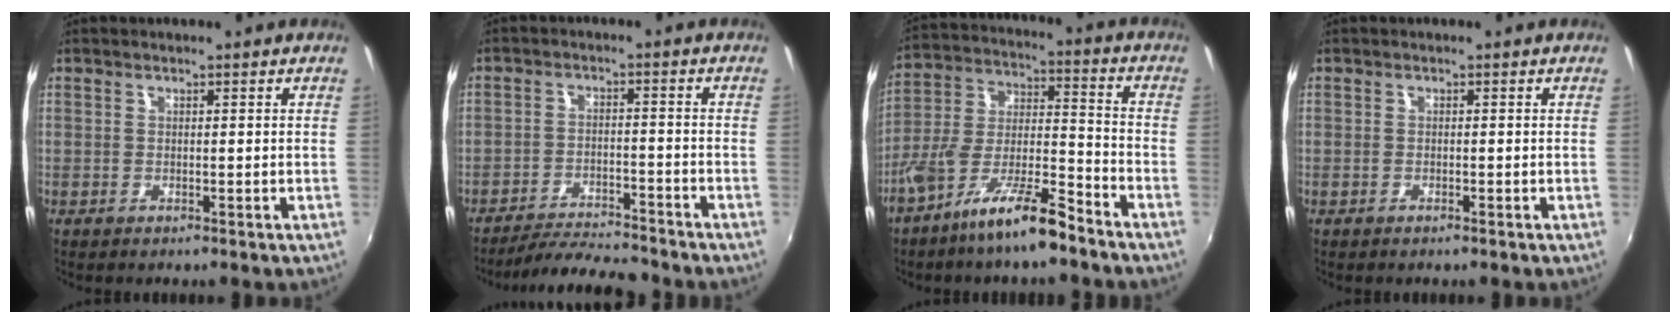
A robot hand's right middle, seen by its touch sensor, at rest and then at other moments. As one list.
[{"total": 10.1, "force": [-9.4, 1.3, 3.4], "torque": [-0.085, -0.002, -0.147]}, {"total": 13.4, "force": [-9.4, 2.5, 9.3], "torque": [-0.181, -0.006, -0.170]}, {"total": 0.8, "force": [-0.6, 0.2, 0.4], "torque": [-0.008, -0.002, -0.012]}]